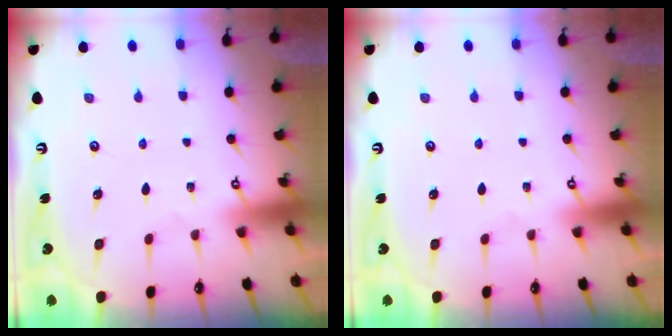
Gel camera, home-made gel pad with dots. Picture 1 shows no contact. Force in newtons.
{"total": 0.0}